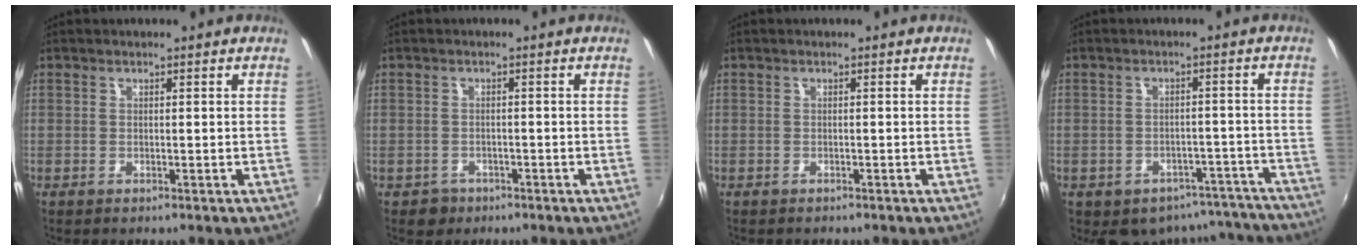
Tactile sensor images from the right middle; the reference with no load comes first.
{"total": 2.9, "force": [-1.6, 2.4, 0.5], "torque": [-0.020, -0.001, -0.021]}
{"total": 0.9, "force": [-0.8, 0.4, 0.2], "torque": [-0.008, -0.002, -0.012]}
{"total": 12.7, "force": [-10.3, 6.6, 3.4], "torque": [-0.064, 0.018, -0.105]}